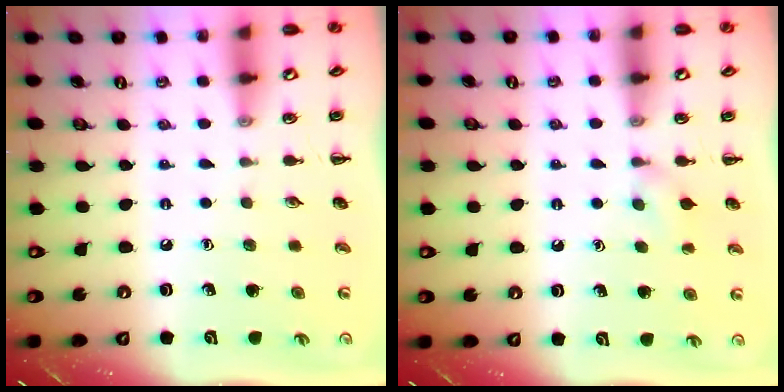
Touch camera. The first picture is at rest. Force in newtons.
{"total": 4.9, "press": 4.6, "slide": 1.7}